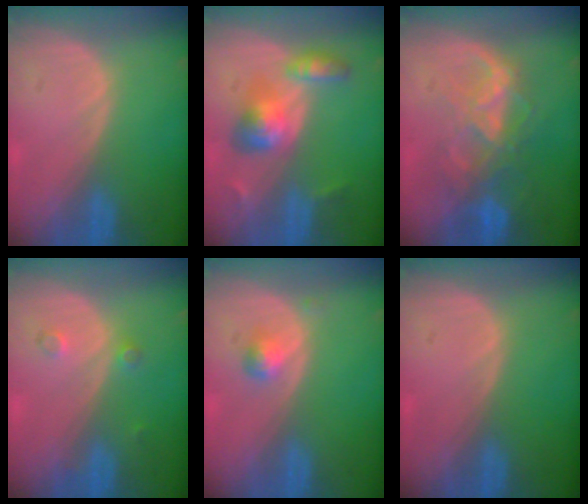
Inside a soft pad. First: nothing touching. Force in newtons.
{"total": 5.9, "press": 5.9, "slide": 0.1}
{"total": 8.7, "press": 7.5, "slide": 4.3}
{"total": 2.1, "press": 1.8, "slide": 1.1}
{"total": 2.0, "press": 2.0, "slide": 0.2}
{"total": 0.0}